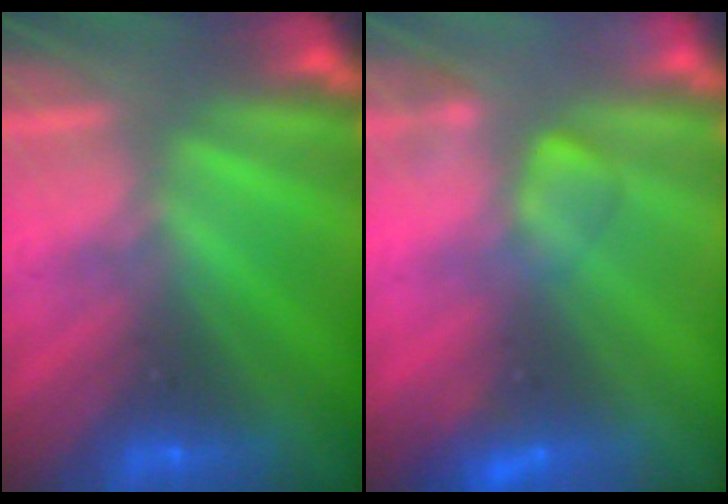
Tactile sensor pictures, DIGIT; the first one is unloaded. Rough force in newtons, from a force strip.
{"total": 2.5}